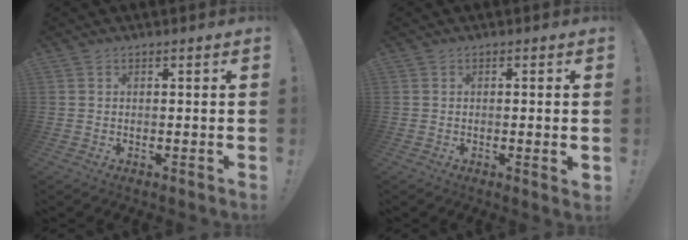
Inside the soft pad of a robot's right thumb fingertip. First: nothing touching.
{"total": 2.2, "force": [0.2, -0.1, 2.2], "torque": [-0.029, -0.006, 0.002]}